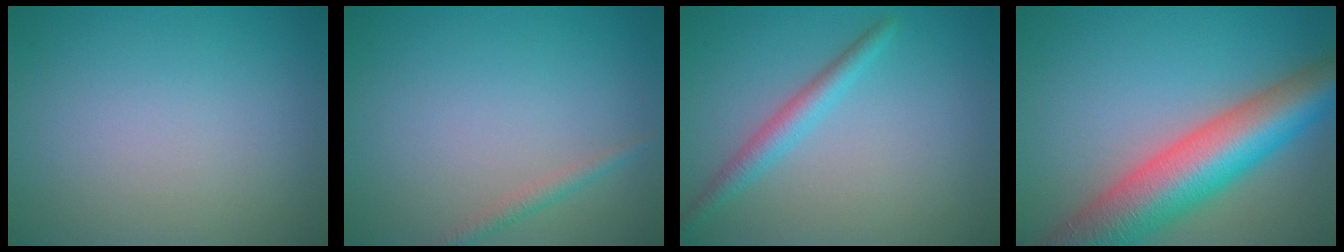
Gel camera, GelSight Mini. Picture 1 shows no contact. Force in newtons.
{"total": 1.2, "press": 1.2, "slide": 0.0}
{"total": 2.3, "press": 2.3, "slide": 0.0}
{"total": 11.3, "press": 11.3, "slide": 0.6}